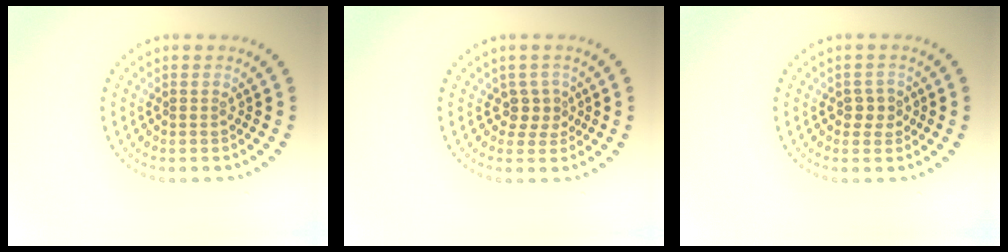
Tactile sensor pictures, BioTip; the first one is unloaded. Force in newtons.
{"total": 2.0, "press": 1.4, "slide": 1.4}
{"total": 1.6, "press": 1.5, "slide": 0.5}